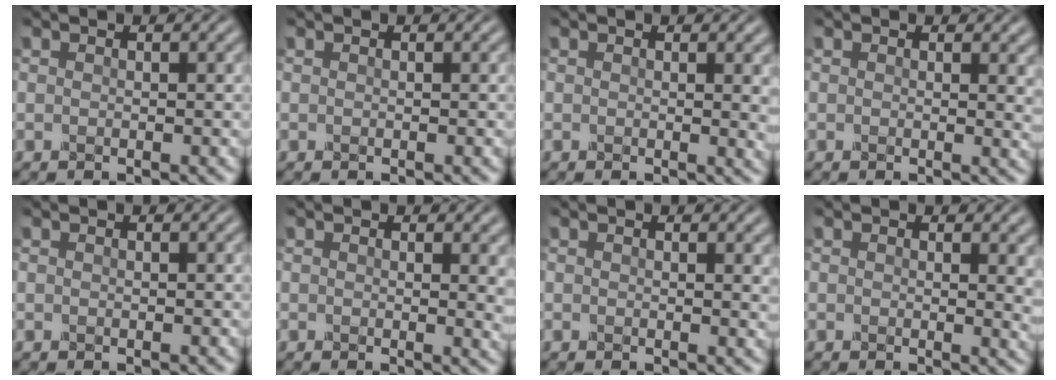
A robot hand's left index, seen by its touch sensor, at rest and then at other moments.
{"total": 0.0}
{"total": 2.5, "force": [0.0, 1.3, 2.1], "torque": [-0.017, 0.001, -0.004]}
{"total": 2.4, "force": [0.2, 1.4, 1.9], "torque": [-0.021, 0.001, 0.000]}
{"total": 0.0}
{"total": 3.2, "force": [0.0, 1.8, 2.7], "torque": [-0.024, 0.001, -0.003]}
{"total": 1.4, "force": [0.2, 0.8, 1.1], "torque": [-0.013, -0.001, -0.001]}
{"total": 3.8, "force": [0.1, 2.2, 3.1], "torque": [-0.031, 0.003, -0.001]}